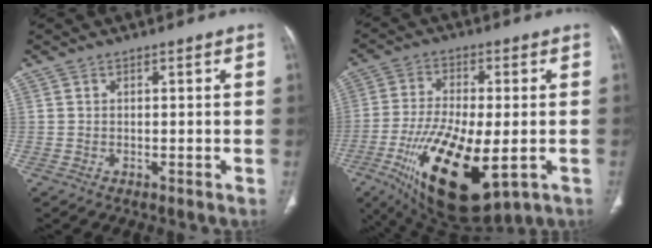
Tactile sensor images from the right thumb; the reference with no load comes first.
{"total": 21.0, "force": [-6.4, 8.4, 18.2], "torque": [-0.367, -0.021, -0.094]}